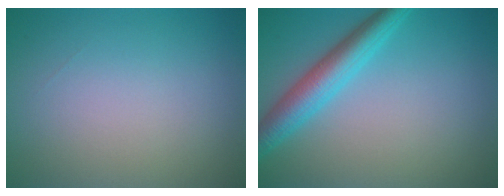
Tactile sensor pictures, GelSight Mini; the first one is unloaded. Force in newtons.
{"total": 4.5, "press": 4.5, "slide": 0.1}